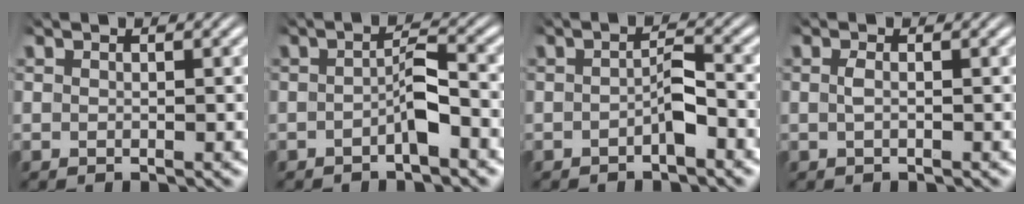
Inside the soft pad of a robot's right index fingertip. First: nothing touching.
{"total": 2.2, "force": [-1.1, 0.0, 1.9], "torque": [-0.023, 0.000, -0.021]}
{"total": 1.8, "force": [-1.0, 0.2, 1.4], "torque": [-0.017, -0.002, -0.017]}
{"total": 0.8, "force": [-0.3, -0.3, 0.6], "torque": [-0.016, -0.006, -0.003]}